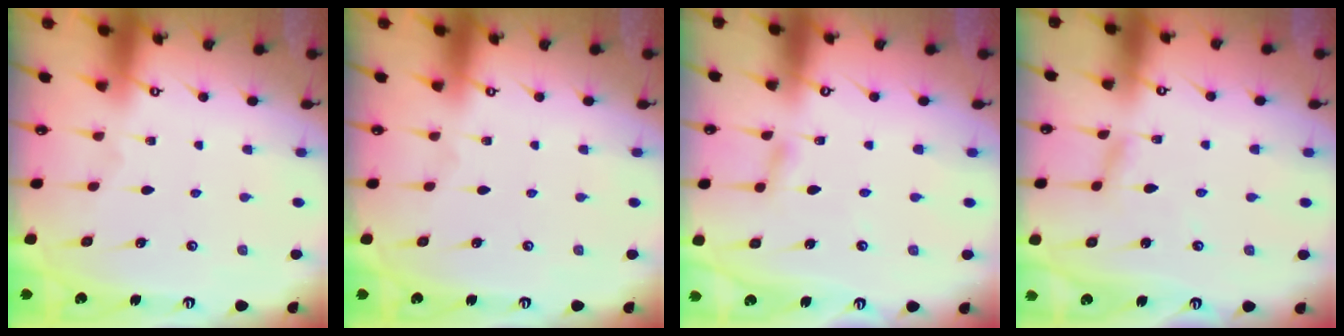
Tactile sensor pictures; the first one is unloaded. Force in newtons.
{"total": 0.0}
{"total": 3.5, "press": 3.5, "slide": 0.3}
{"total": 2.4, "press": 2.4, "slide": 0.2}